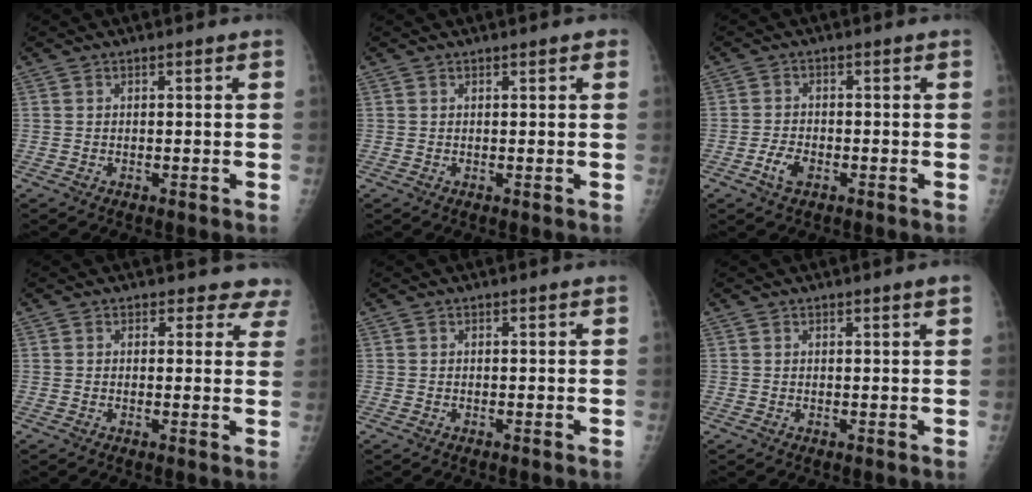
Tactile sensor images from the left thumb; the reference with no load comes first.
{"total": 0.8, "force": [0.5, 0.3, 0.5], "torque": [-0.003, 0.000, 0.004]}
{"total": 3.4, "force": [-1.6, 1.9, 2.3], "torque": [-0.044, 0.008, -0.030]}
{"total": 5.4, "force": [4.7, 2.5, -0.2], "torque": [0.053, -0.019, 0.022]}
{"total": 0.0}
{"total": 1.1, "force": [0.8, -0.2, 0.8], "torque": [-0.012, -0.004, 0.011]}